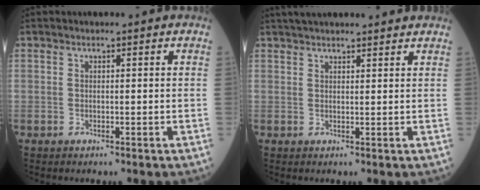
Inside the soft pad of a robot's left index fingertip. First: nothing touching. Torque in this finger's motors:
{"motor_torque": [1.07, -1.07, 0.23, 0.07]}